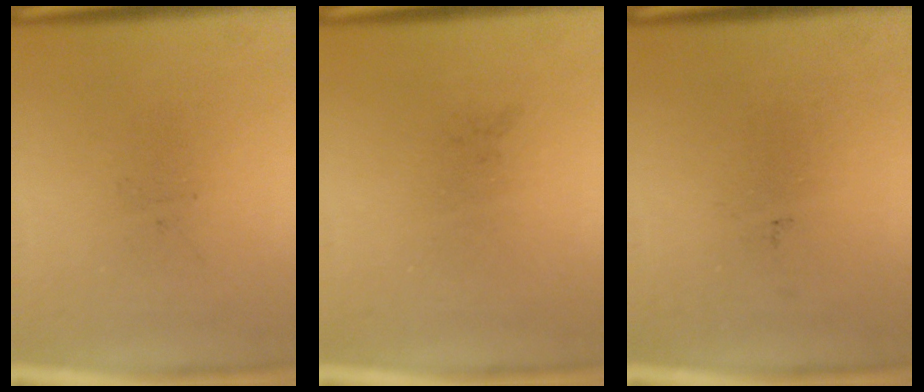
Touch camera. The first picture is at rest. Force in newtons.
{"total": 0.0}
{"total": 0.0}